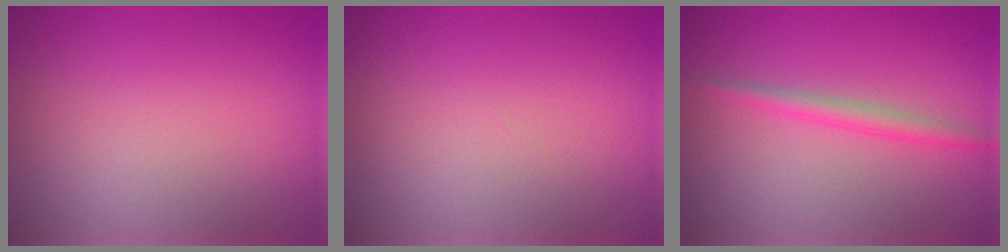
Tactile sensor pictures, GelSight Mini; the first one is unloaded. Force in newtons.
{"total": 0.0}
{"total": 1.9, "press": 1.9, "slide": 0.1}